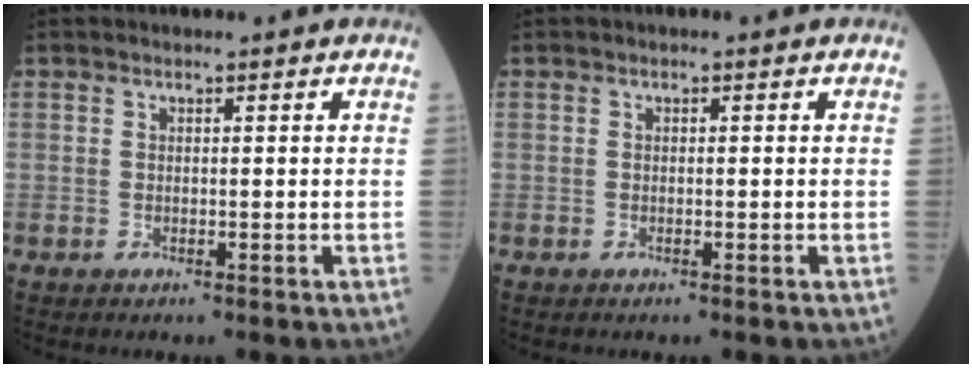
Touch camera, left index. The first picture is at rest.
{"total": 0.0}